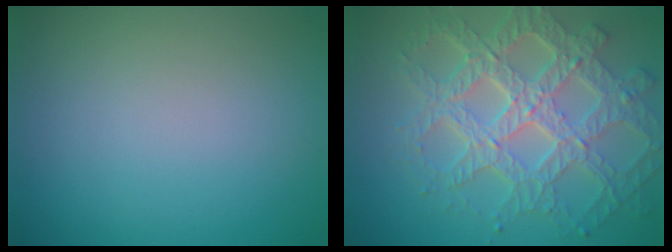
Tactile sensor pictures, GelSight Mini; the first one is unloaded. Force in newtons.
{"total": 8.0, "press": 5.9, "slide": 5.4}